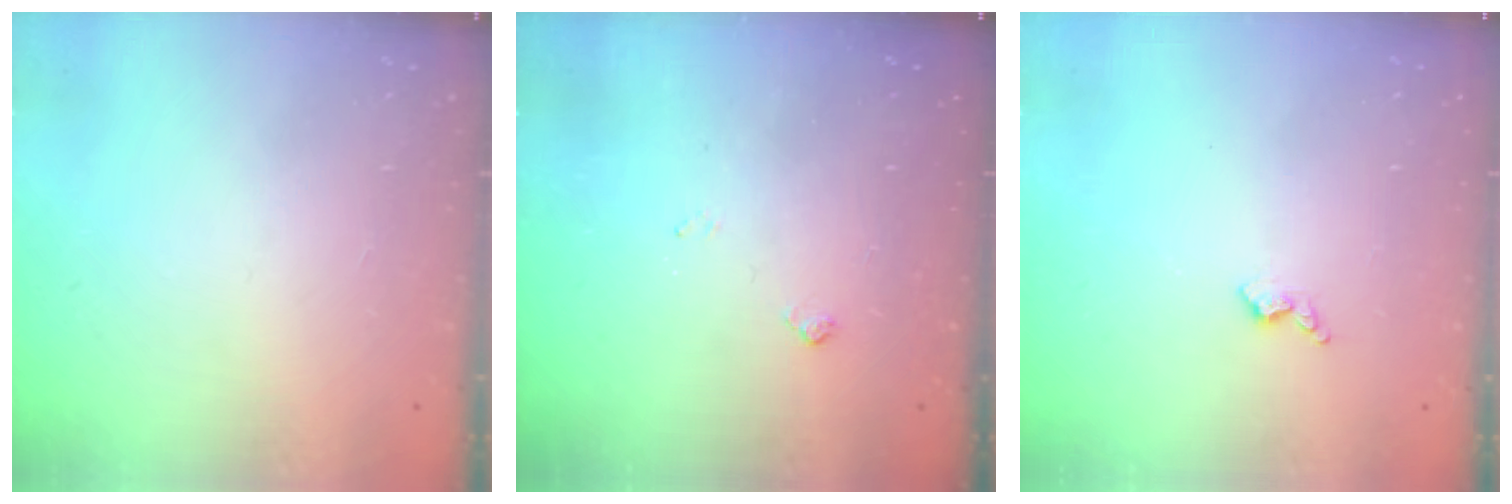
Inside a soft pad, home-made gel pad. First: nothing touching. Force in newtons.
{"total": 5.4, "press": 5.4, "slide": 0.7}
{"total": 3.4, "press": 3.3, "slide": 0.7}